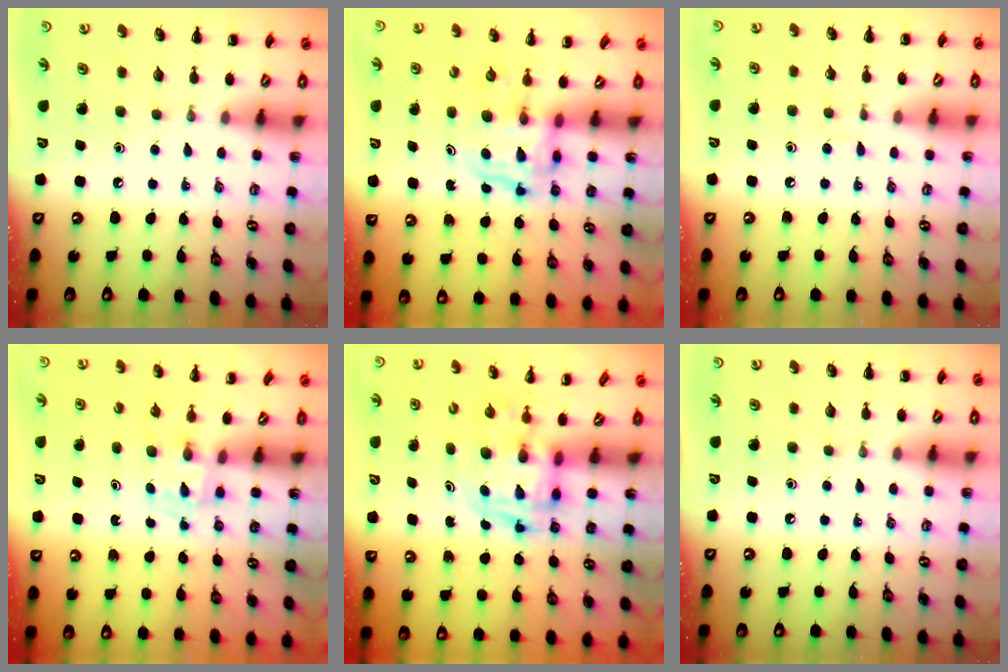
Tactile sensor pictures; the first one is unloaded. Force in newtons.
{"total": 3.4, "press": 3.4, "slide": 0.2}
{"total": 3.5, "press": 3.3, "slide": 1.2}
{"total": 2.4, "press": 2.2, "slide": 1.0}
{"total": 2.8, "press": 2.8, "slide": 0.5}
{"total": 0.0}